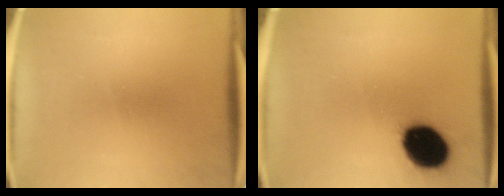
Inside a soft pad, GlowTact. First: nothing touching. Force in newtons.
{"total": 15.5}